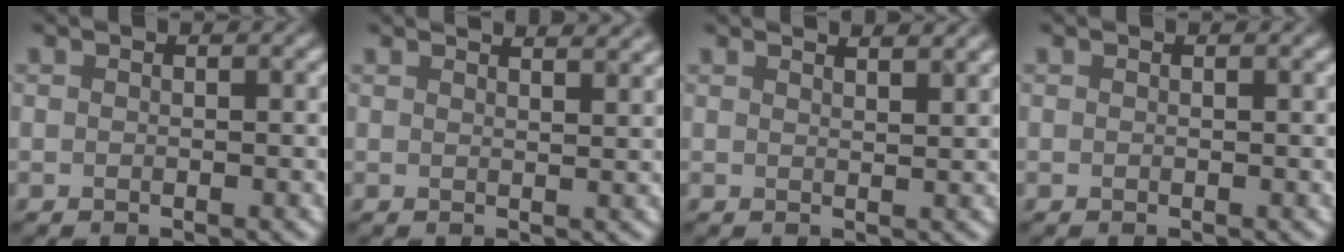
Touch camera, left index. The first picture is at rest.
{"total": 4.4, "force": [3.6, 1.4, 1.9], "torque": [0.001, 0.025, 0.015]}
{"total": 3.1, "force": [2.6, 0.9, 1.4], "torque": [0.001, 0.015, 0.017]}
{"total": 0.0}